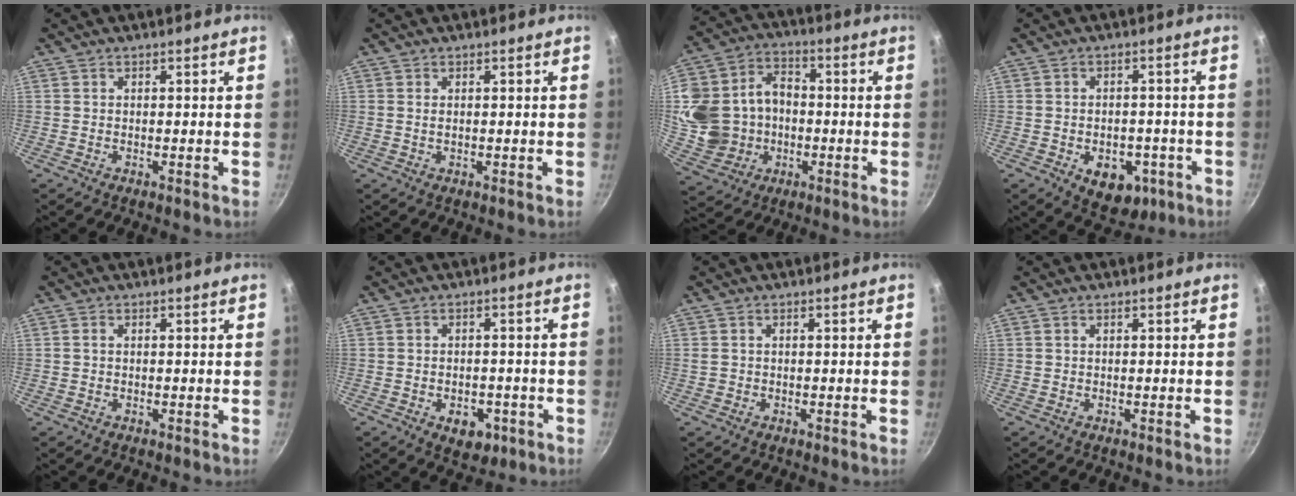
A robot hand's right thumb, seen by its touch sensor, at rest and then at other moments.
{"total": 0.9, "force": [0.2, 0.5, 0.8], "torque": [-0.013, 0.001, 0.002]}
{"total": 18.3, "force": [-1.1, 14.8, 10.6], "torque": [-0.211, 0.031, -0.007]}
{"total": 9.9, "force": [-3.8, 6.7, 6.2], "torque": [-0.050, 0.008, -0.037]}
{"total": 0.5, "force": [0.1, 0.4, 0.3], "torque": [-0.005, 0.004, 0.001]}
{"total": 6.2, "force": [-2.7, 4.1, 3.9], "torque": [-0.030, 0.011, -0.026]}
{"total": 2.3, "force": [-0.5, 2.0, 0.9], "torque": [-0.014, 0.004, -0.011]}
{"total": 0.0}